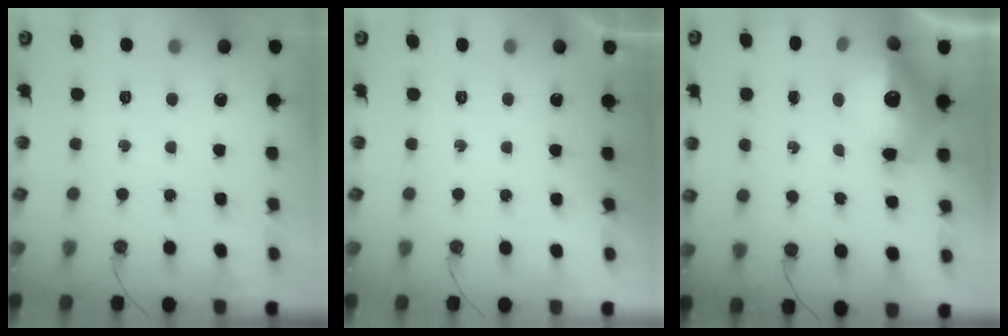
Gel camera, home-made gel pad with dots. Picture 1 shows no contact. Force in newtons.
{"total": 0.0}
{"total": 17.9, "press": 17.8, "slide": 1.8}